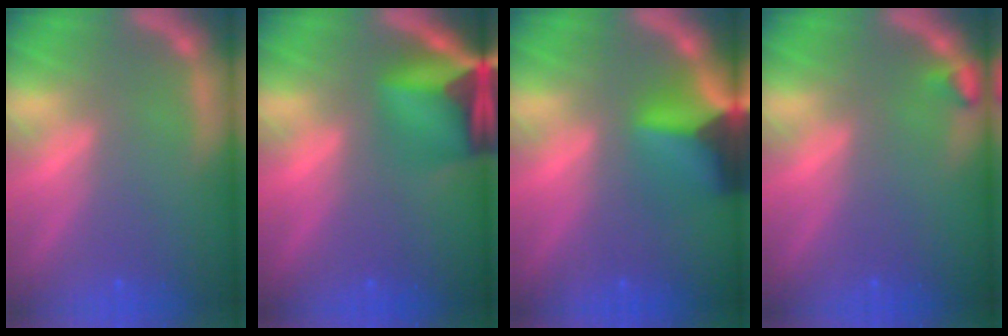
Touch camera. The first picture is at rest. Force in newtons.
{"total": 8.4}
{"total": 7.4}
{"total": 0.9}